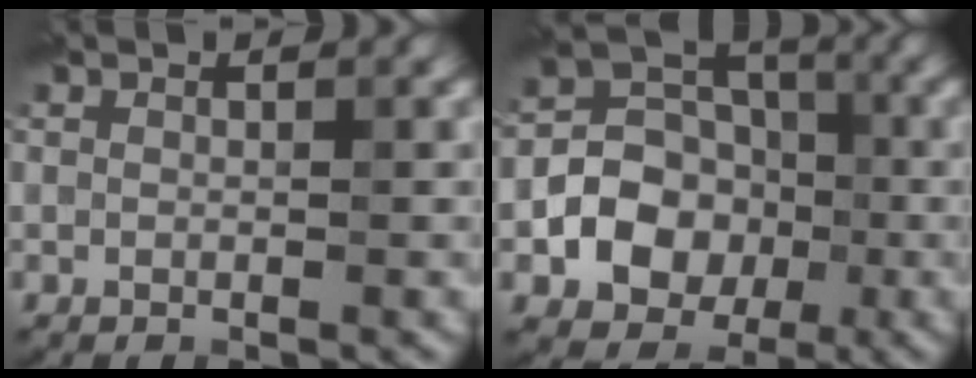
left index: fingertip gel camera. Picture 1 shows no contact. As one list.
[{"total": 7.1, "force": [-1.9, 5.8, 3.6], "torque": [-0.048, -0.002, -0.043]}]